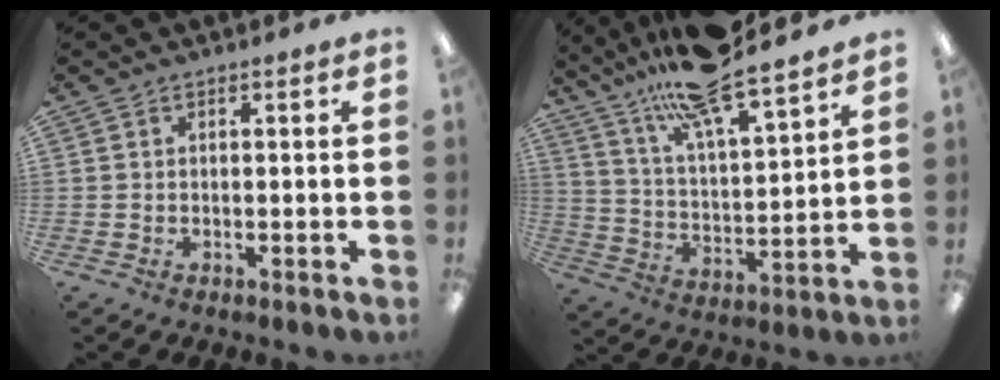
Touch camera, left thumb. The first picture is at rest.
{"total": 17.1, "force": [14.8, 3.1, 8.1], "torque": [-0.152, -0.092, 0.254]}